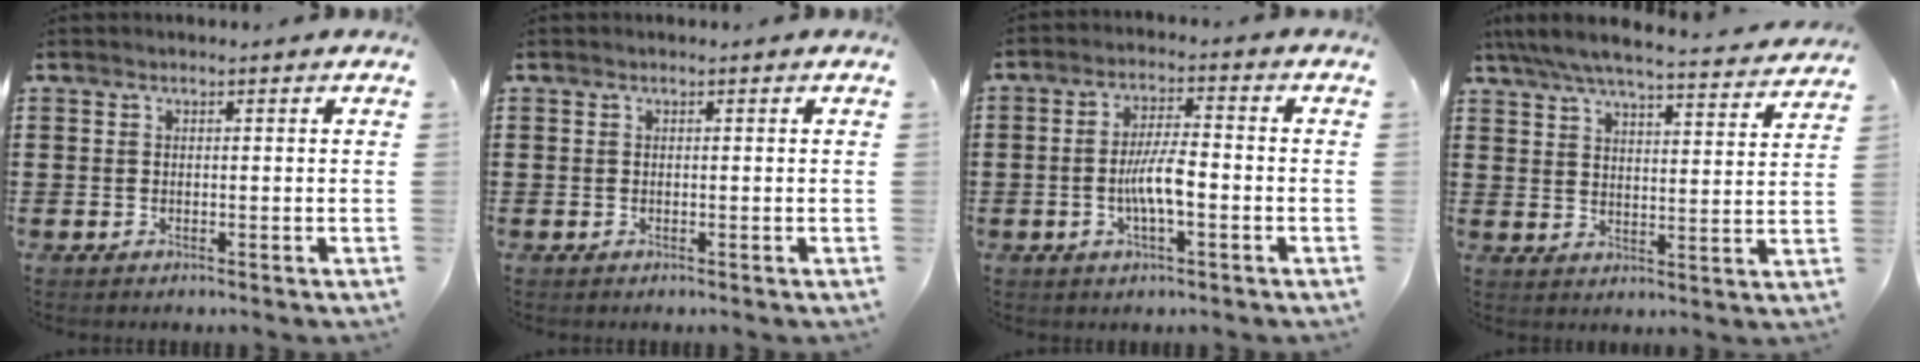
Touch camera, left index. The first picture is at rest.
{"total": 0.0}
{"total": 6.1, "force": [-1.5, 1.7, 5.7], "torque": [-0.113, 0.007, -0.032]}
{"total": 5.9, "force": [5.4, 0.0, 2.4], "torque": [-0.069, -0.037, 0.088]}